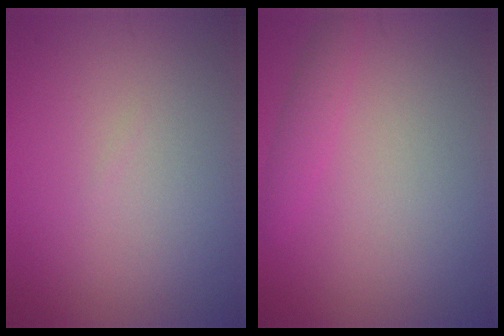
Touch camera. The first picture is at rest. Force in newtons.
{"total": 1.6, "press": 1.6, "slide": 0.1}